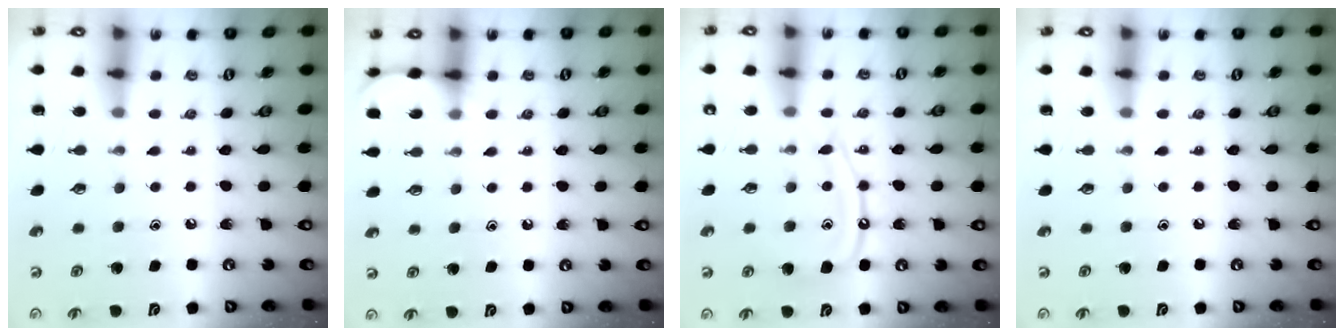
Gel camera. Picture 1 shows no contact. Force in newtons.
{"total": 4.6, "press": 4.5, "slide": 0.4}
{"total": 11.4, "press": 11.4, "slide": 1.2}
{"total": 0.0}